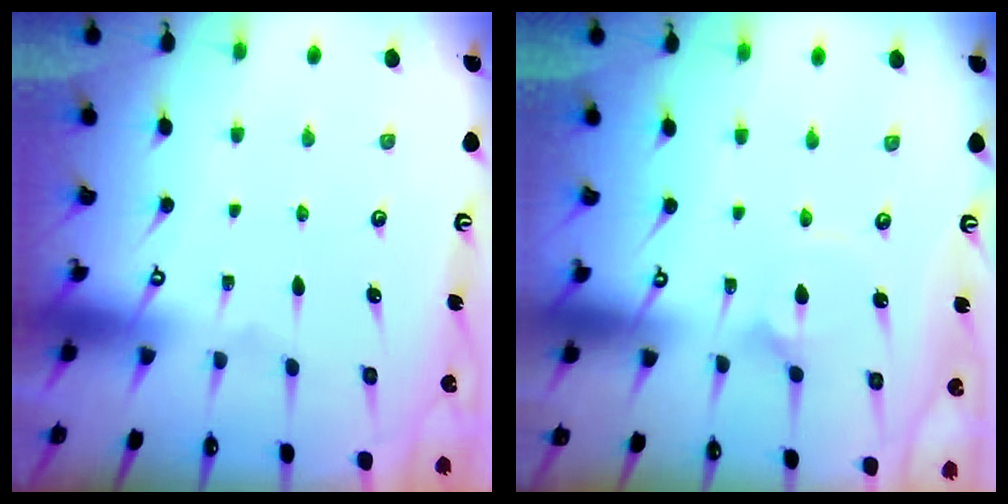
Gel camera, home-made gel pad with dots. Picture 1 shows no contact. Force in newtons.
{"total": 2.6, "press": 2.6, "slide": 0.2}